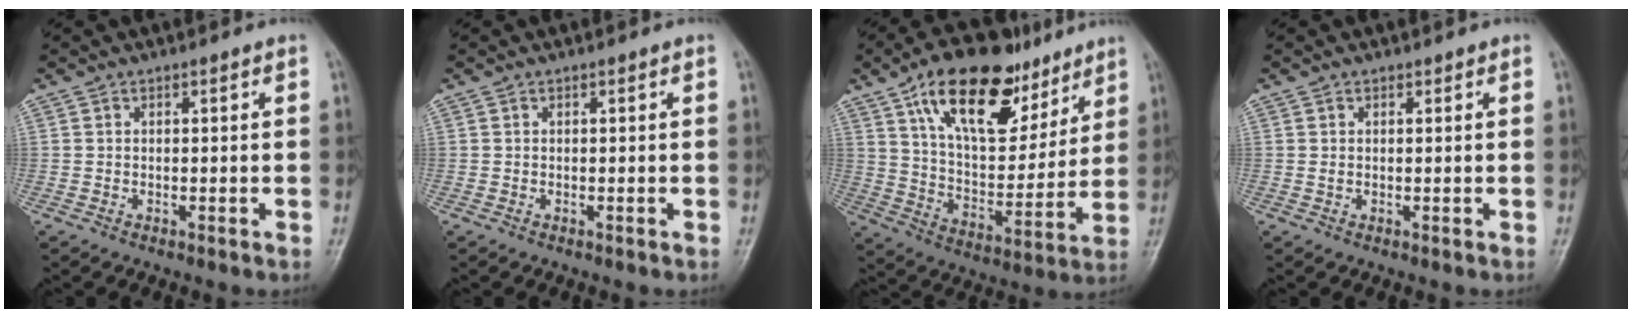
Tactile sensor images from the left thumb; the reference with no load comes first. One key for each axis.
{"total": 0.0}
{"total": 22.6, "fx": 13.2, "fy": 10.9, "fz": 14.7, "tx": -0.196, "ty": -0.044, "tz": 0.229}
{"total": 0.6, "fx": 0.3, "fy": 0.5, "fz": 0.3, "tx": -0.004, "ty": -0.001, "tz": 0.004}